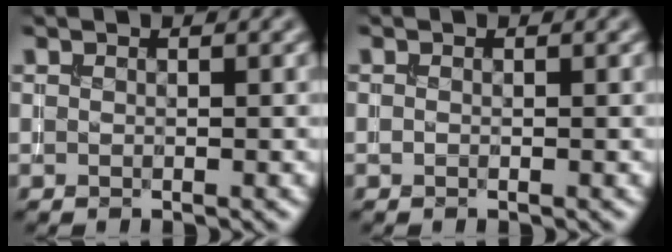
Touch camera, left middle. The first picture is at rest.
{"total": 0.0}